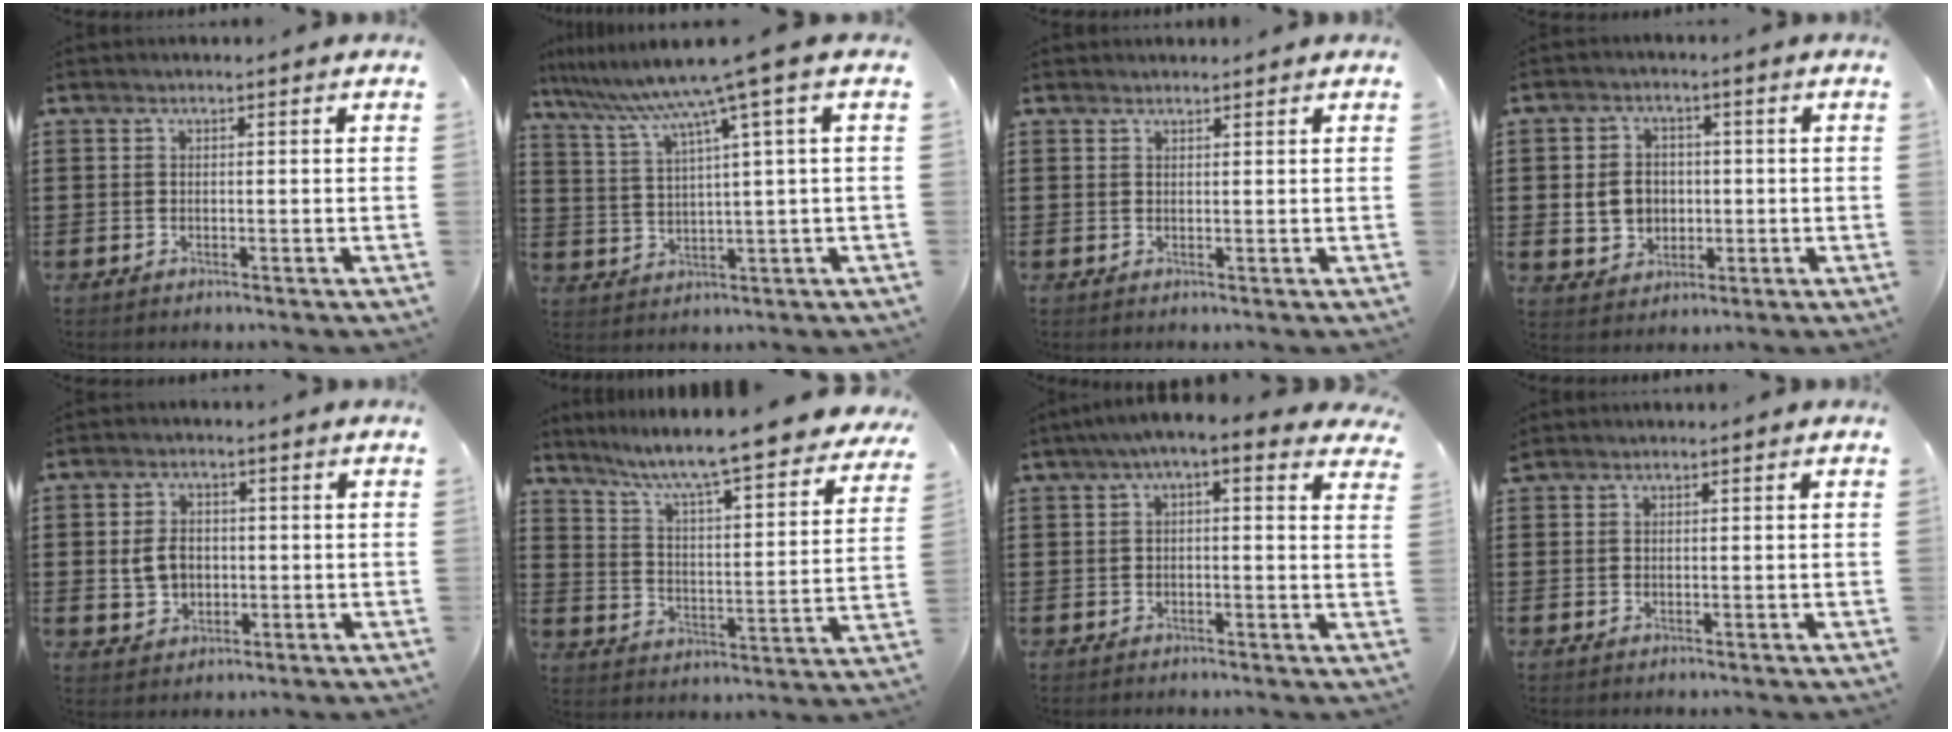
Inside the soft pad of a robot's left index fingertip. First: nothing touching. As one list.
[{"total": 8.6, "force": [5.7, -1.3, 6.4], "torque": [-0.143, -0.038, 0.089]}, {"total": 1.0, "force": [1.0, 0.2, 0.1], "torque": [-0.003, 0.000, 0.019]}, {"total": 5.4, "force": [0.1, 4.8, 2.5], "torque": [-0.055, 0.011, -0.001]}, {"total": 4.5, "force": [0.0, 3.4, 2.9], "torque": [-0.063, 0.003, -0.007]}, {"total": 7.5, "force": [6.6, -0.6, 3.5], "torque": [-0.096, -0.057, 0.104]}, {"total": 3.5, "force": [1.8, 0.7, 2.9], "torque": [-0.060, 0.001, 0.029]}, {"total": 0.6, "force": [0.6, 0.3, 0.0], "torque": [-0.003, 0.002, 0.012]}]